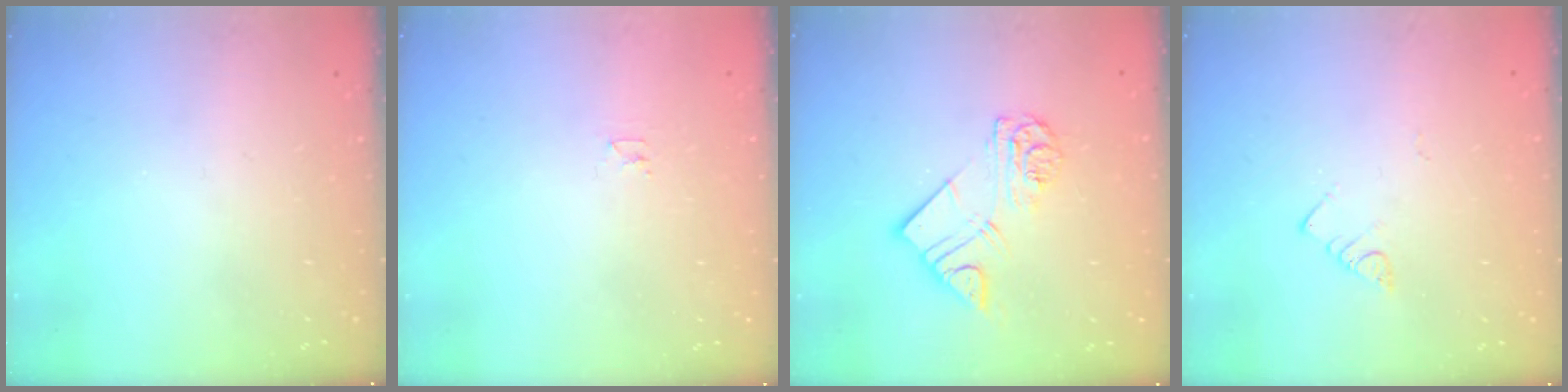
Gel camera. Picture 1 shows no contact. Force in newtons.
{"total": 2.4, "press": 2.4, "slide": 0.3}
{"total": 11.1, "press": 11.0, "slide": 1.2}
{"total": 2.7, "press": 2.7, "slide": 0.4}